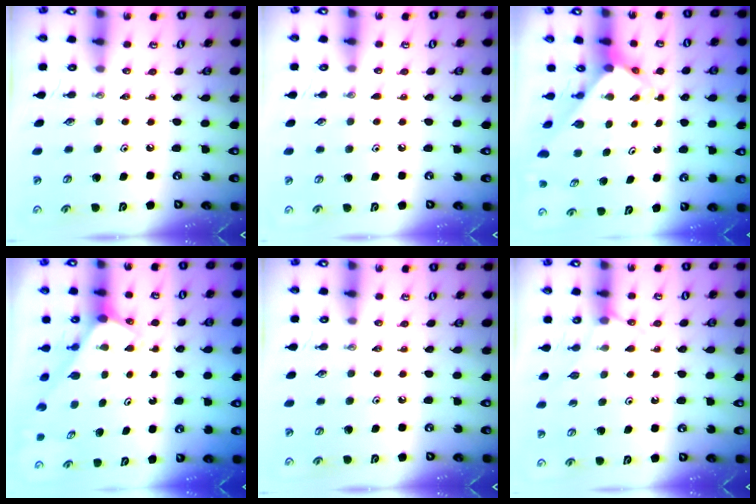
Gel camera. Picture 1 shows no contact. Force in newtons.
{"total": 4.3, "press": 4.2, "slide": 0.5}
{"total": 3.2, "press": 3.1, "slide": 0.3}
{"total": 1.8, "press": 1.8, "slide": 0.1}
{"total": 0.0}
{"total": 4.5, "press": 4.5, "slide": 0.5}